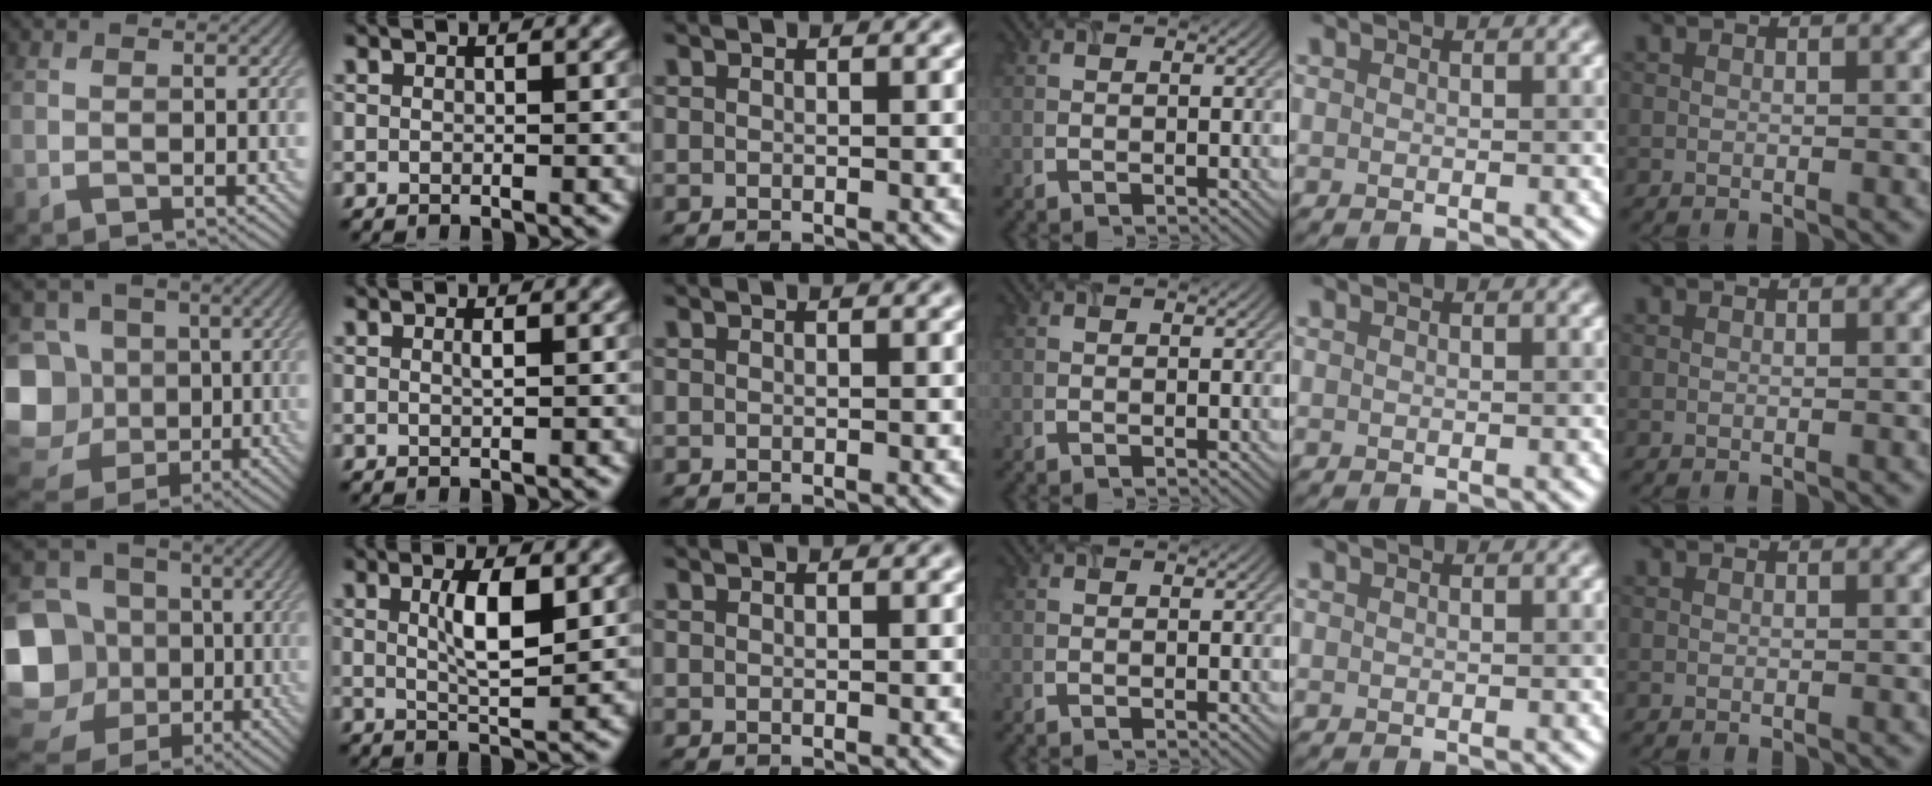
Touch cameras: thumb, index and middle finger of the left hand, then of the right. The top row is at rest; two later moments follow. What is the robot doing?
{"motion": "close", "object": "airpods case & airpods"}